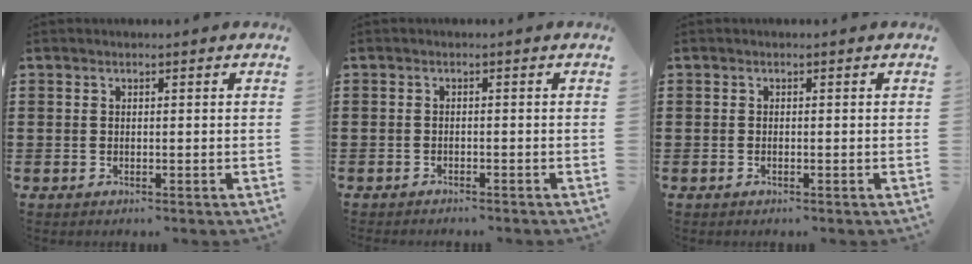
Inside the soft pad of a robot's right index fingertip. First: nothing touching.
{"total": 0.9, "force": [-0.9, 0.0, -0.1], "torque": [0.001, 0.000, -0.018]}
{"total": 0.0}